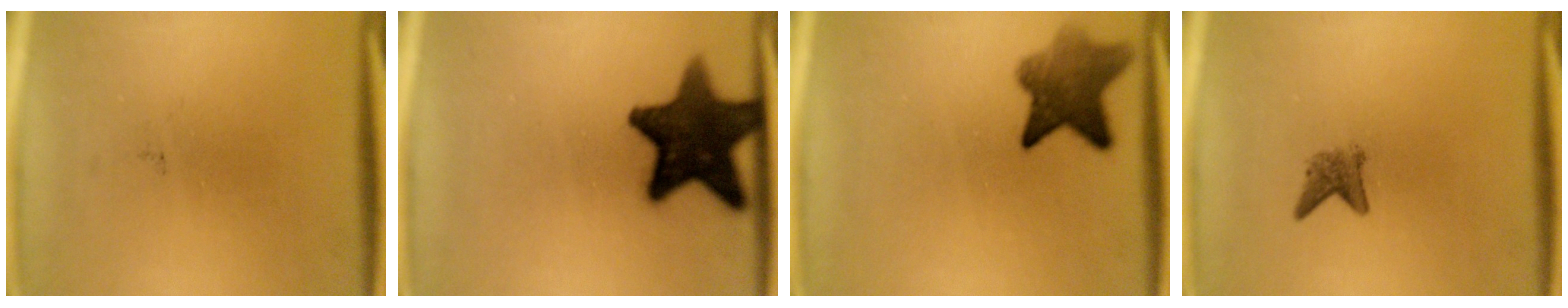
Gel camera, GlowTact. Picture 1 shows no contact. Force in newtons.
{"total": 14.6}
{"total": 6.8}
{"total": 2.1}